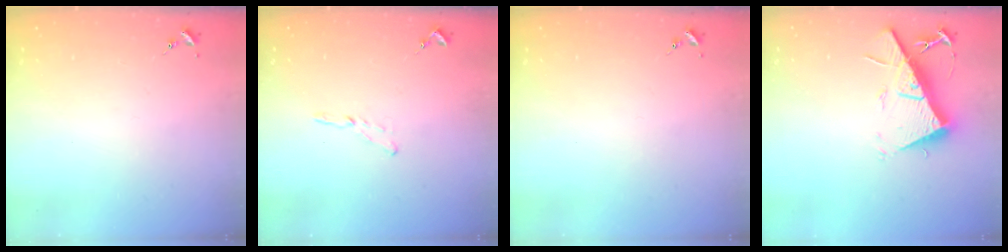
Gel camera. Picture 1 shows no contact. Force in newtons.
{"total": 3.4, "press": 3.4, "slide": 0.4}
{"total": 0.0}
{"total": 15.0, "press": 14.9, "slide": 0.4}